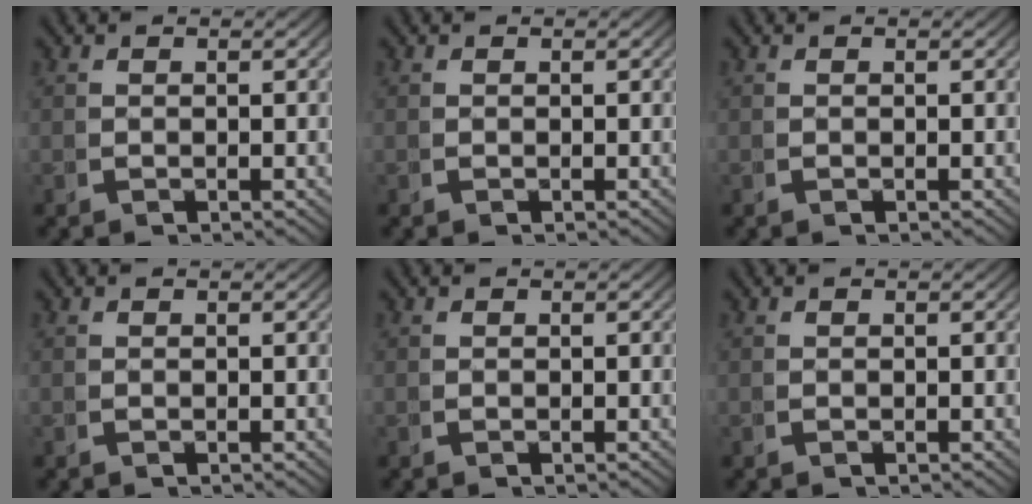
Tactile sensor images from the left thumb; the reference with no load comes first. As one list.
[{"total": 0.0}, {"total": 0.0}, {"total": 0.0}, {"total": 0.0}, {"total": 0.0}]